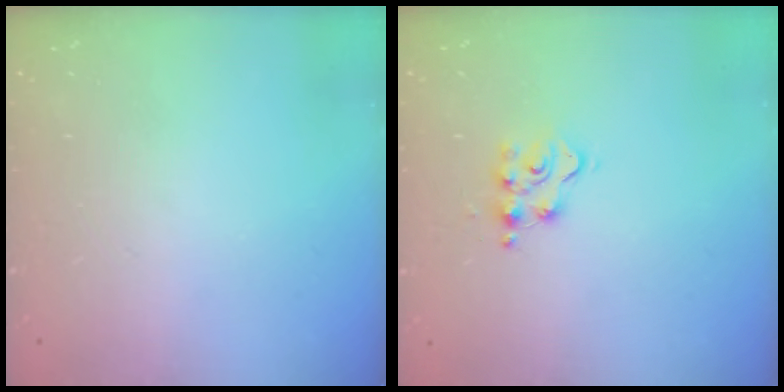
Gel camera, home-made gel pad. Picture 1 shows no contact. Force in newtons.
{"total": 5.4, "press": 5.4, "slide": 0.6}